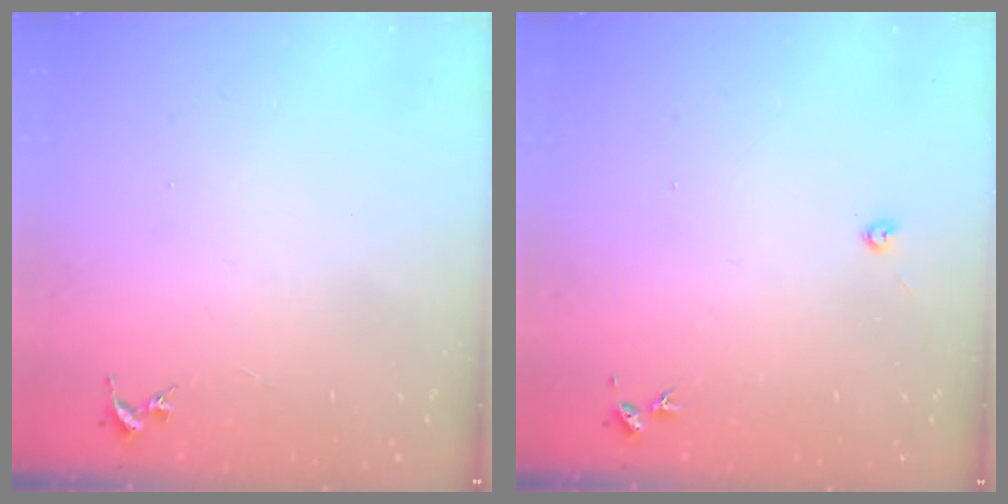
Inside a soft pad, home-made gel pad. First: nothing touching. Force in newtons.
{"total": 2.2, "press": 2.2, "slide": 0.3}